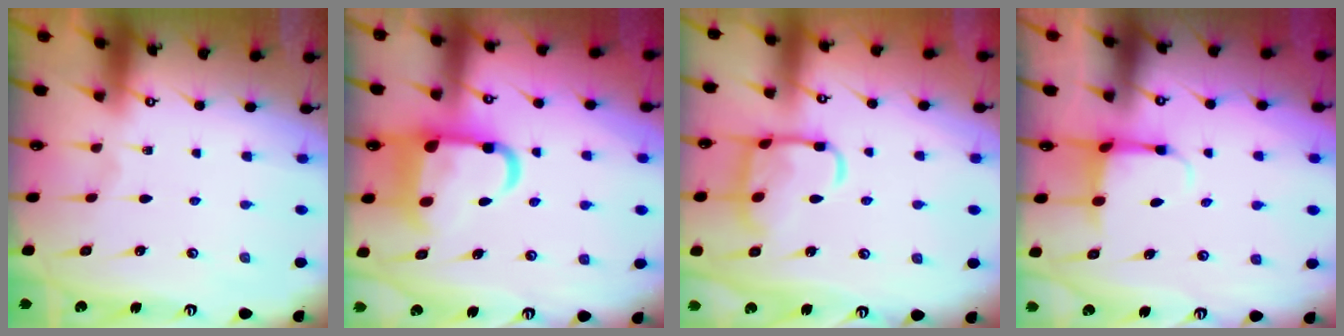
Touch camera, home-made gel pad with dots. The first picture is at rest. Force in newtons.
{"total": 12.7, "press": 12.6, "slide": 1.6}
{"total": 13.0, "press": 13.0, "slide": 0.9}
{"total": 3.7, "press": 3.5, "slide": 1.3}